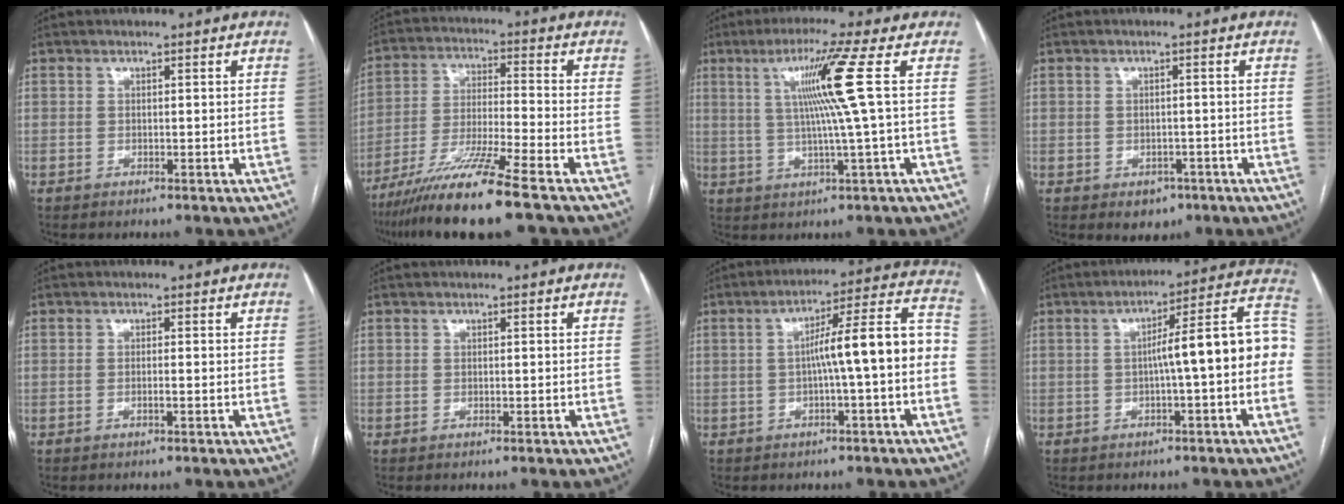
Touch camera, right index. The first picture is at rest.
{"total": 12.9, "force": [-9.3, -1.2, 8.9], "torque": [-0.169, -0.035, -0.169]}
{"total": 9.2, "force": [2.1, -2.6, 8.6], "torque": [-0.148, 0.005, 0.047]}
{"total": 3.2, "force": [-1.6, 2.4, 1.4], "torque": [-0.008, 0.004, -0.011]}
{"total": 0.8, "force": [-0.3, -0.1, 0.8], "torque": [-0.015, 0.001, -0.006]}
{"total": 0.0}
{"total": 10.8, "force": [-1.5, 0.1, 10.7], "torque": [-0.154, 0.037, -0.025]}
{"total": 12.1, "force": [-1.2, 0.7, 12.0], "torque": [-0.159, 0.044, -0.019]}